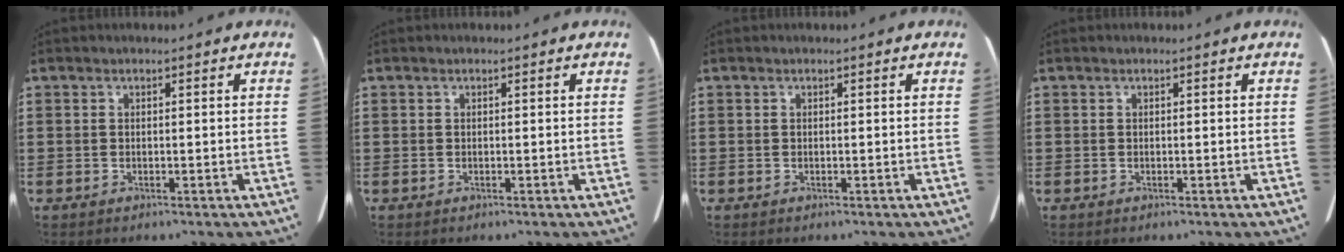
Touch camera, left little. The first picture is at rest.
{"total": 0.0}
{"total": 0.0}
{"total": 0.0}